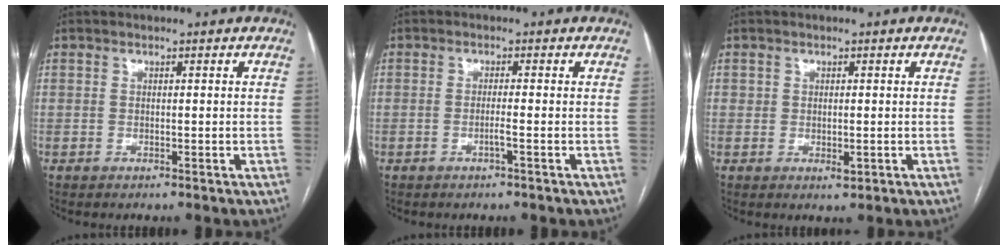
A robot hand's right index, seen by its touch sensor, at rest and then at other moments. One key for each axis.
{"total": 1.4, "fx": -0.6, "fy": -0.3, "fz": 1.2, "tx": -0.024, "ty": 0.001, "tz": -0.011}
{"total": 1.6, "fx": -0.1, "fy": 0.9, "fz": 1.3, "tx": -0.018, "ty": -0.001, "tz": 0.003}